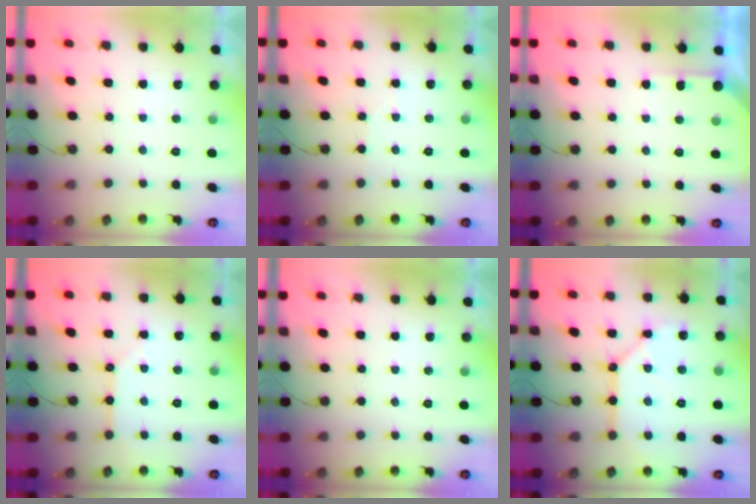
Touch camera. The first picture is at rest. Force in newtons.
{"total": 1.9, "press": 1.9, "slide": 0.4}
{"total": 3.3, "press": 3.3, "slide": 0.5}
{"total": 2.6, "press": 2.5, "slide": 0.3}
{"total": 0.0}
{"total": 11.2, "press": 11.1, "slide": 1.0}